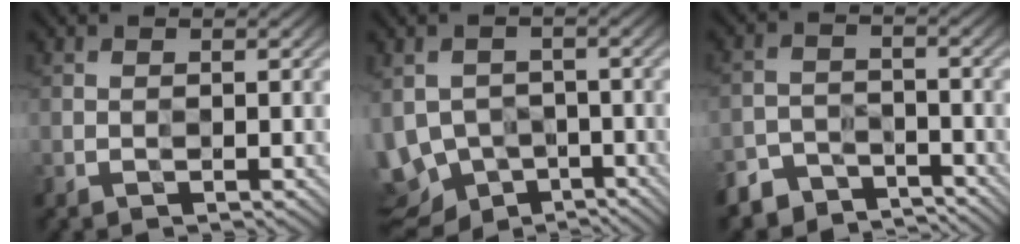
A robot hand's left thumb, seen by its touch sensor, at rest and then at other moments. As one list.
[{"total": 6.1, "force": [-2.8, 4.9, 2.5], "torque": [-0.057, -0.009, -0.052]}, {"total": 4.4, "force": [-4.2, 1.1, -0.6], "torque": [0.017, -0.001, -0.089]}]